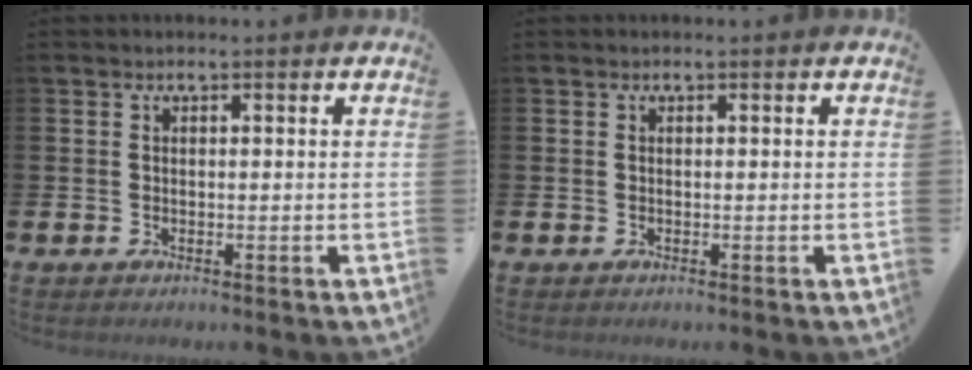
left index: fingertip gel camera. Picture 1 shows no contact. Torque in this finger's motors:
{"motor_torque": [0.00, 0.00, 0.00, 0.01]}